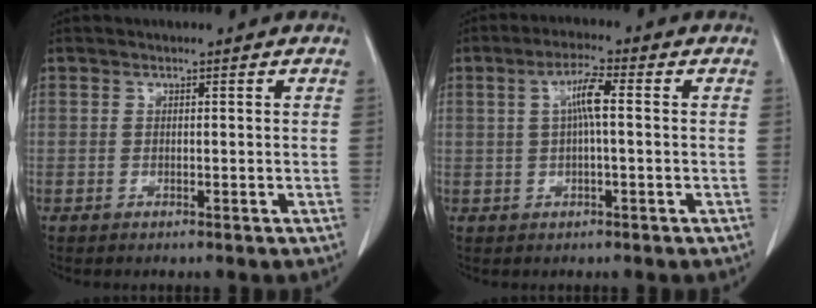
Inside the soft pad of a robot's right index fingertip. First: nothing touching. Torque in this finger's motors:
{"motor_torque": [0.24, 0.03, 0.11, 0.04]}